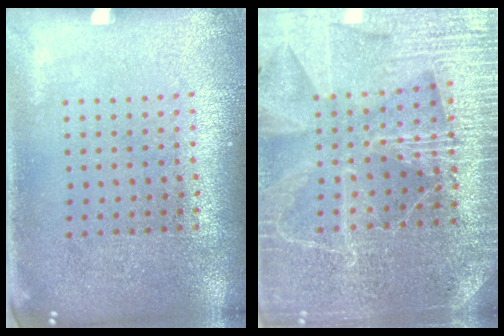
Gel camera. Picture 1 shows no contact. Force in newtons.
{"total": 4.4, "press": 4.2, "slide": 1.5}